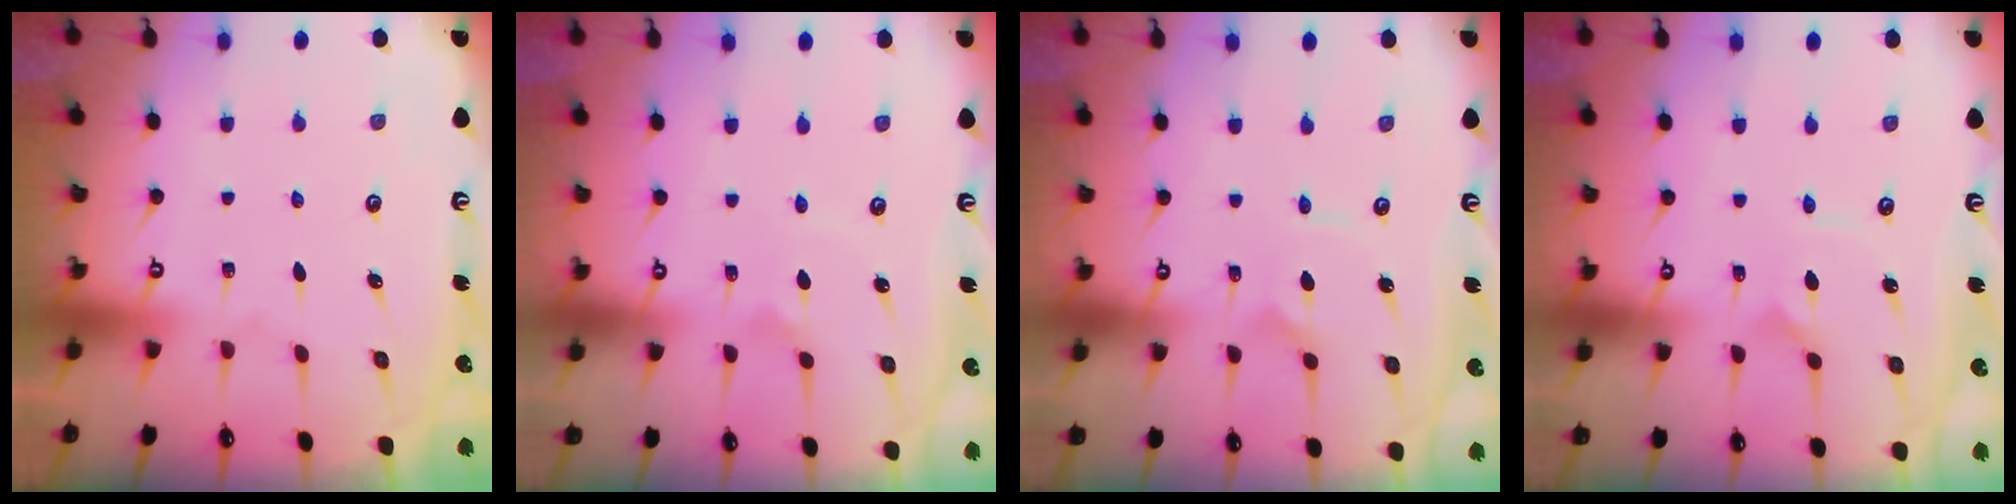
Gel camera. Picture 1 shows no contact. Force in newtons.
{"total": 2.4, "press": 2.4, "slide": 0.5}
{"total": 2.6, "press": 2.5, "slide": 0.3}
{"total": 2.3, "press": 2.3, "slide": 0.1}